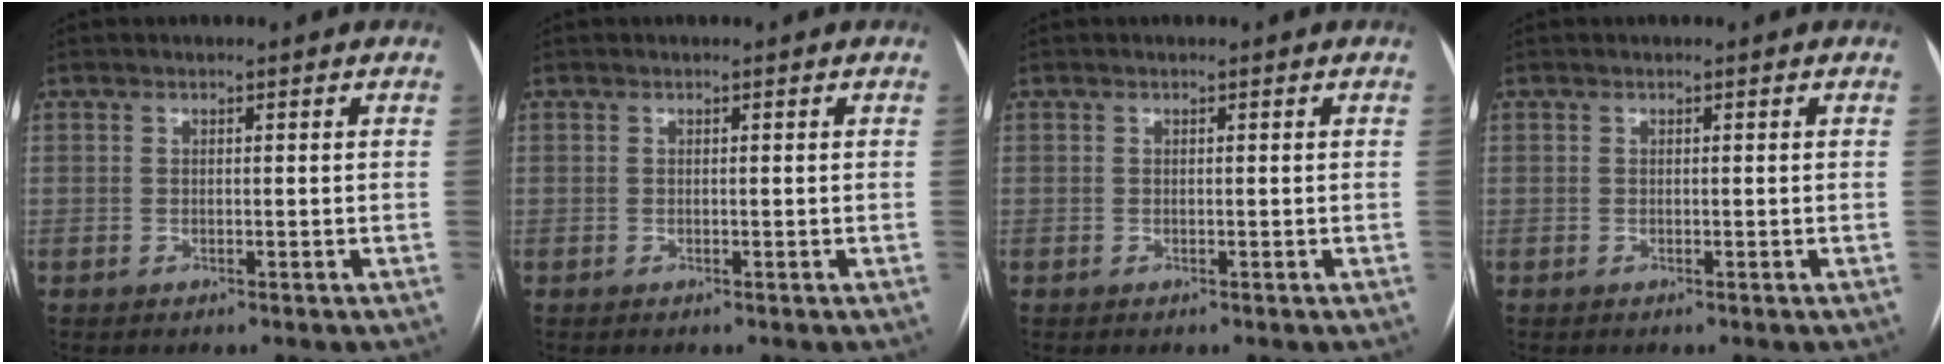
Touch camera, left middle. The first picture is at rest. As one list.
[{"total": 0.0}, {"total": 0.0}, {"total": 0.0}]